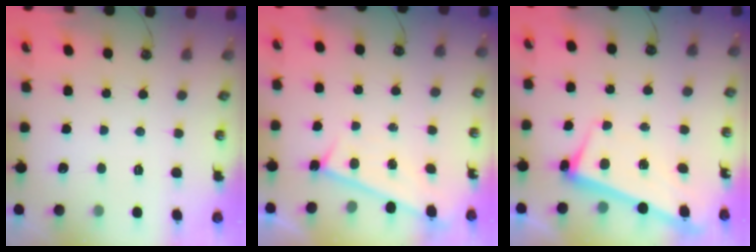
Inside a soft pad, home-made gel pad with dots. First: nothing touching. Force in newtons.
{"total": 1.4, "press": 1.1, "slide": 0.7}
{"total": 2.6, "press": 2.4, "slide": 0.9}